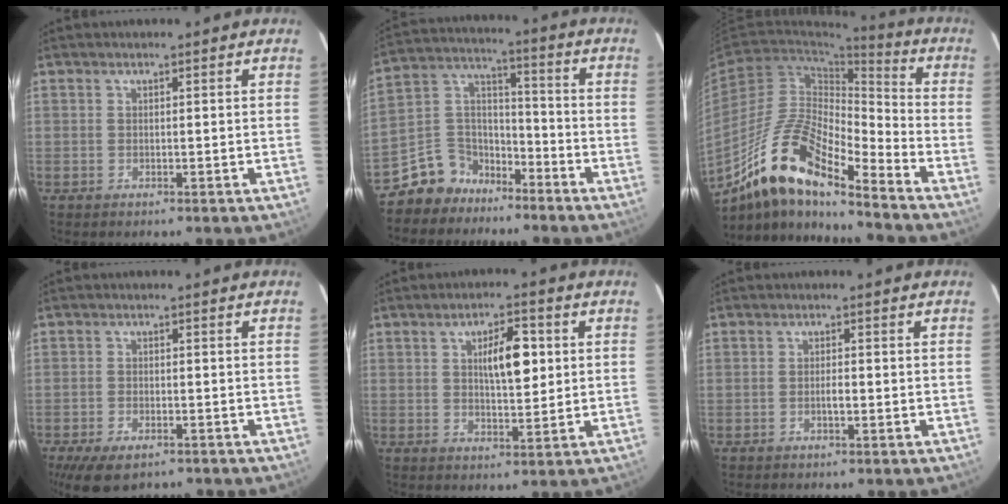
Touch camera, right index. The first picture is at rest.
{"total": 9.6, "force": [-7.4, 6.1, 0.7], "torque": [-0.016, 0.049, -0.138]}
{"total": 15.8, "force": [-11.7, 3.6, 9.9], "torque": [-0.186, 0.014, -0.211]}
{"total": 8.2, "force": [-5.9, 3.5, 4.4], "torque": [-0.076, -0.009, -0.089]}
{"total": 6.9, "force": [1.5, 2.2, 6.4], "torque": [-0.103, 0.009, 0.029]}
{"total": 1.4, "force": [-0.4, 0.3, 1.3], "torque": [-0.023, 0.002, -0.009]}